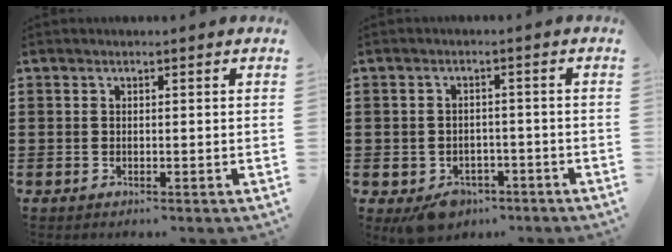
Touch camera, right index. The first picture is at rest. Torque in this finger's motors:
{"motor_torque": [0.20, 0.18, 0.17, 0.09]}